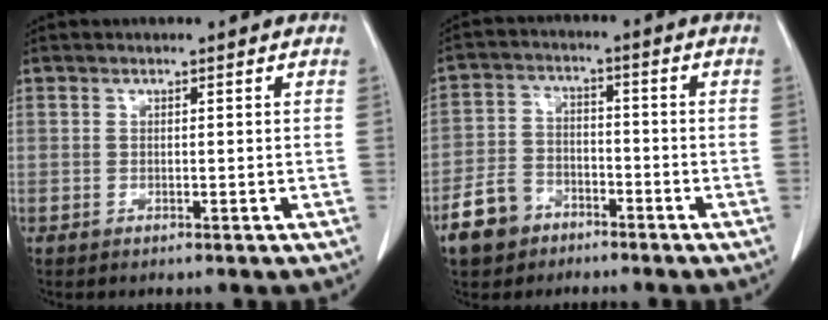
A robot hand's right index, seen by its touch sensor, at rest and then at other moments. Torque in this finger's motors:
{"motor_torque": [-0.05, -0.11, -0.32, -0.21]}